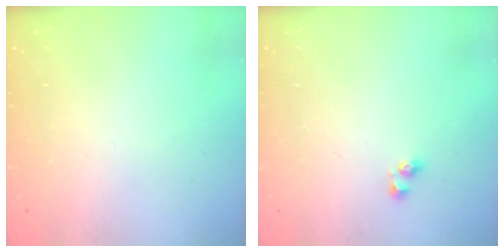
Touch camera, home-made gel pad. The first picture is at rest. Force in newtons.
{"total": 4.0, "press": 3.7, "slide": 1.6}